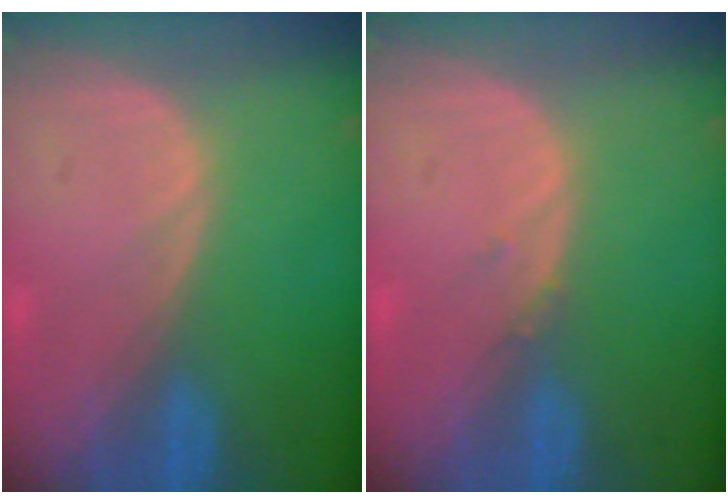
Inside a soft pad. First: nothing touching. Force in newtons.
{"total": 0.7, "press": 0.7, "slide": 0.3}